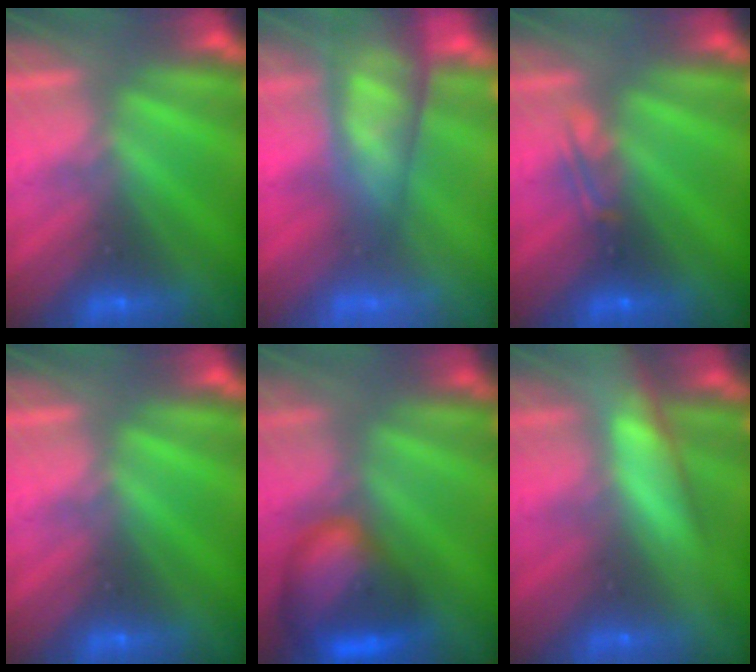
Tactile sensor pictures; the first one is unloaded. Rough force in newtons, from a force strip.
{"total": 7.6}
{"total": 2.3}
{"total": 0.0}
{"total": 7.5}
{"total": 5.9}